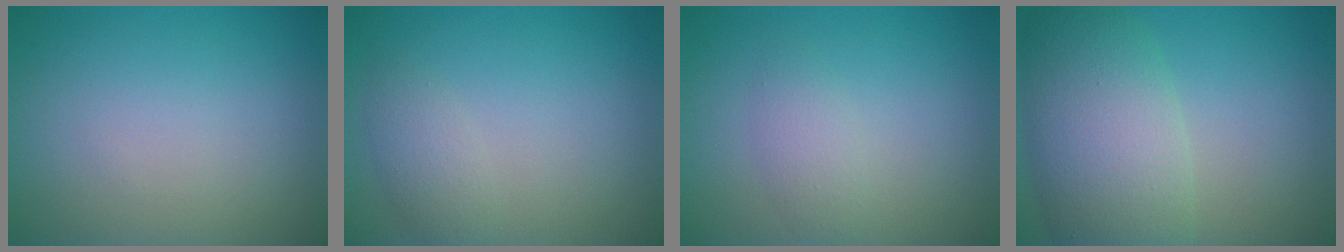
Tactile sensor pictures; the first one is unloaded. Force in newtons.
{"total": 1.8, "press": 1.8, "slide": 0.1}
{"total": 1.7, "press": 1.7, "slide": 0.0}
{"total": 8.4, "press": 8.4, "slide": 0.3}